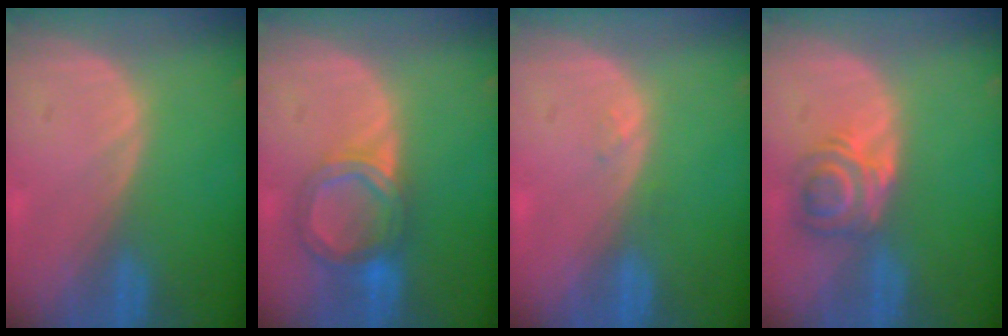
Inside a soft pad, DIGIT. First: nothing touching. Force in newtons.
{"total": 6.5, "press": 5.7, "slide": 3.1}
{"total": 0.9, "press": 0.8, "slide": 0.4}
{"total": 5.7, "press": 5.1, "slide": 2.5}